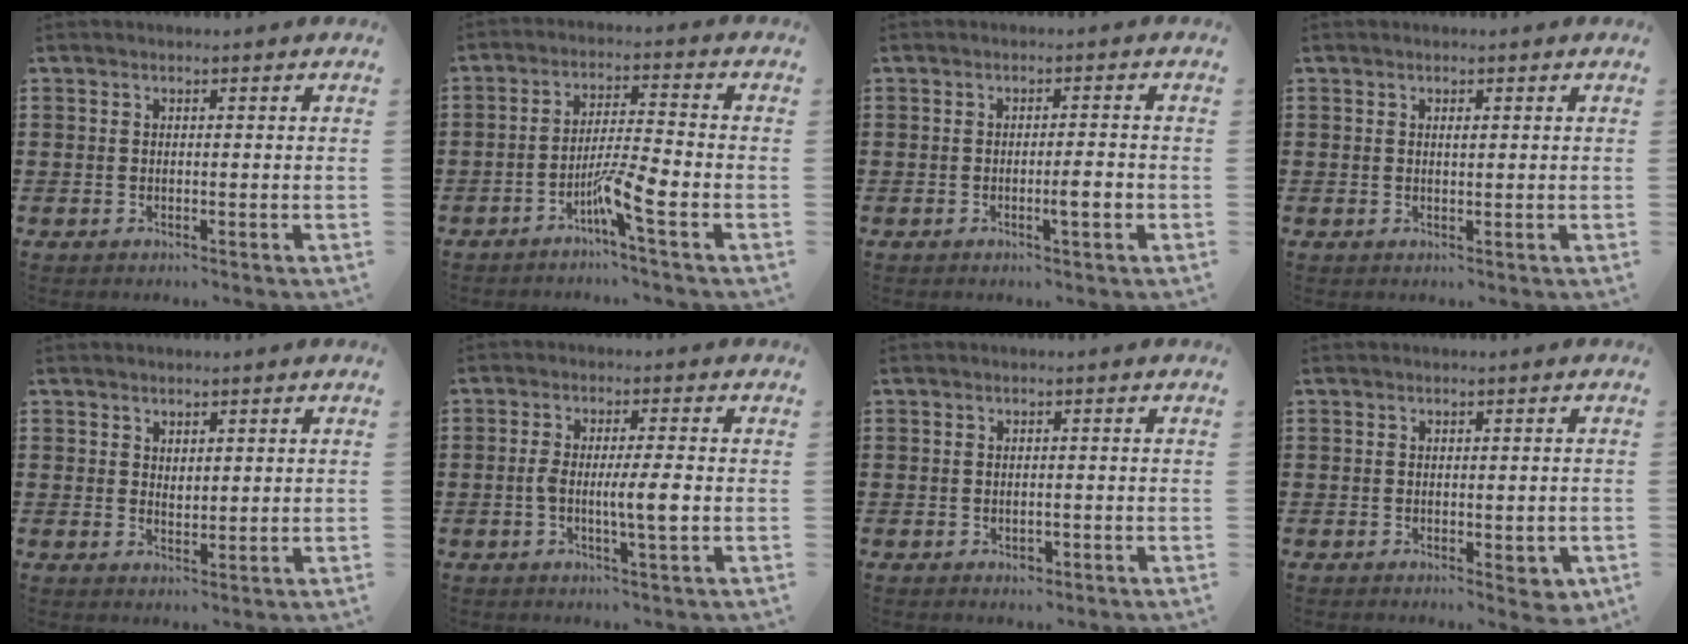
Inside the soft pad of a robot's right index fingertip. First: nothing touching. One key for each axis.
{"total": 6.4, "fx": -3.5, "fy": 0.1, "fz": 5.3, "tx": -0.109, "ty": -0.010, "tz": -0.066}
{"total": 2.9, "fx": -0.9, "fy": 0.3, "fz": 2.8, "tx": -0.047, "ty": -0.002, "tz": -0.016}
{"total": 0.8, "fx": 0.3, "fy": 0.2, "fz": 0.7, "tx": -0.015, "ty": 0.000, "tz": 0.005}
{"total": 1.7, "fx": 1.5, "fy": 0.8, "fz": 0.3, "tx": -0.008, "ty": 0.005, "tz": 0.028}
{"total": 5.4, "fx": -0.8, "fy": 0.5, "fz": 5.3, "tx": -0.109, "ty": -0.007, "tz": -0.023}
{"total": 1.1, "fx": -0.4, "fy": 0.7, "fz": 0.7, "tx": -0.015, "ty": 0.001, "tz": -0.008}
{"total": 1.9, "fx": -0.5, "fy": 0.8, "fz": 1.6, "tx": -0.027, "ty": -0.002, "tz": -0.007}